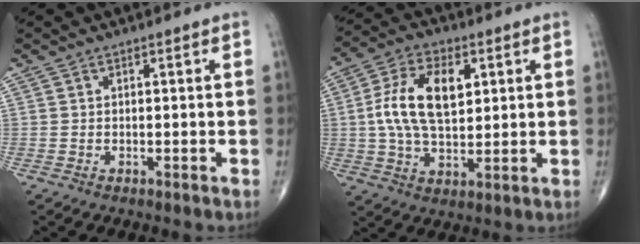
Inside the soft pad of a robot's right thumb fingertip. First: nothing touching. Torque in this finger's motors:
{"motor_torque": [0.19, 0.41, 1.35, 0.28, 0.42]}